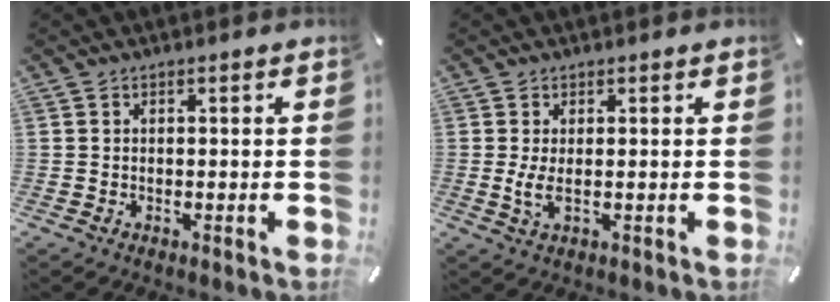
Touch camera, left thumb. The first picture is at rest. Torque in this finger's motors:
{"motor_torque": [-0.07, -0.15, 0.26, -0.06, 0.09]}